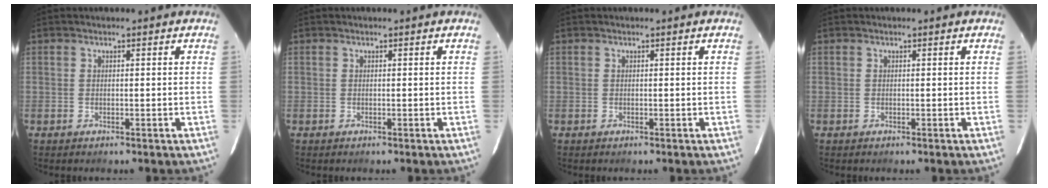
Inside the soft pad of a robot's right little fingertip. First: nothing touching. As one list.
[{"total": 0.0}, {"total": 0.0}, {"total": 0.0}]